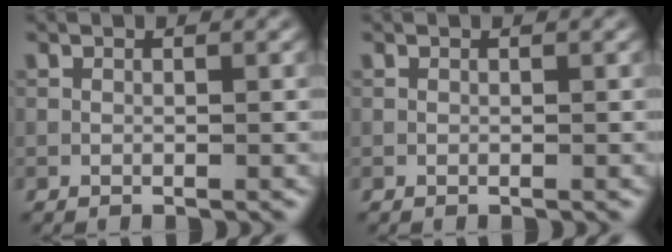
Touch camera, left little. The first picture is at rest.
{"total": 0.0}